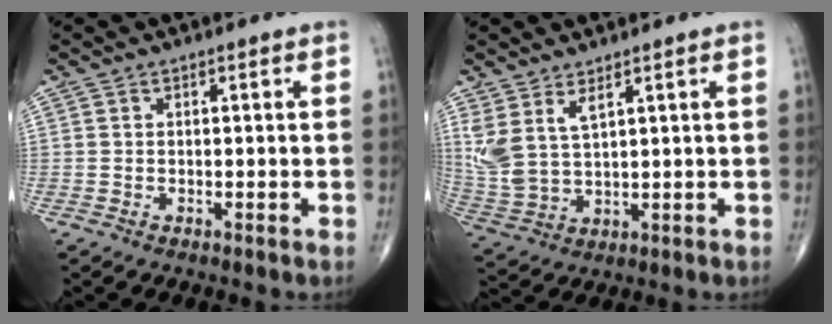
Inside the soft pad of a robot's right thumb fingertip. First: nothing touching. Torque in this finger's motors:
{"motor_torque": [0.15, 0.11, 0.70, 0.61, 0.07]}